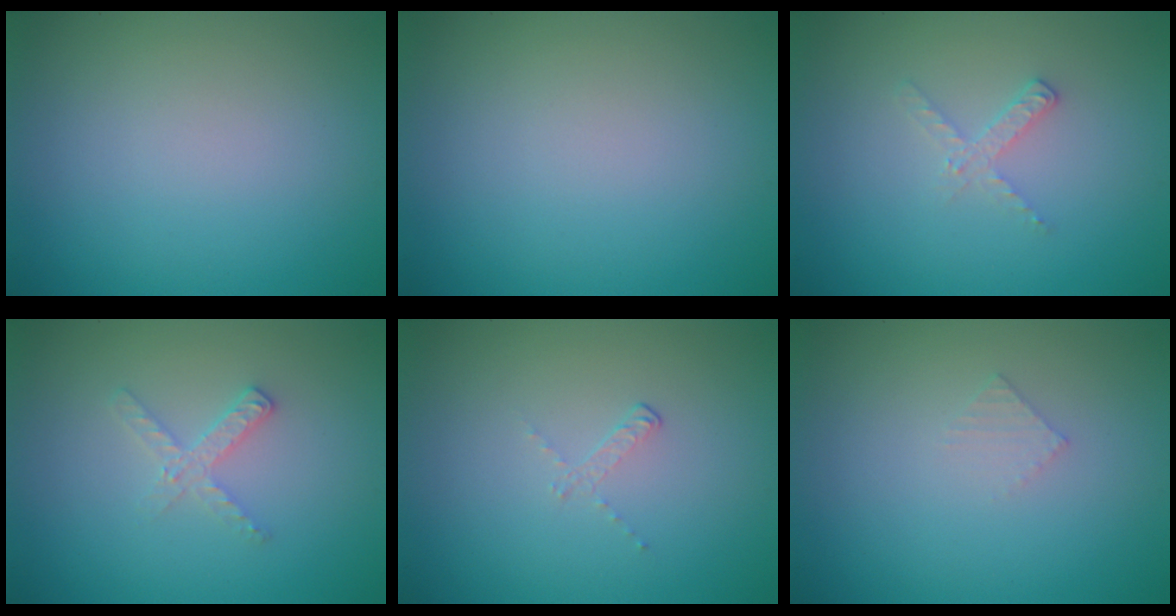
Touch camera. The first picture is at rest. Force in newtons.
{"total": 0.0}
{"total": 1.4, "press": 1.4, "slide": 0.1}
{"total": 1.7, "press": 1.7, "slide": 0.2}
{"total": 0.8, "press": 0.3, "slide": 0.7}
{"total": 0.8, "press": 0.8, "slide": 0.1}